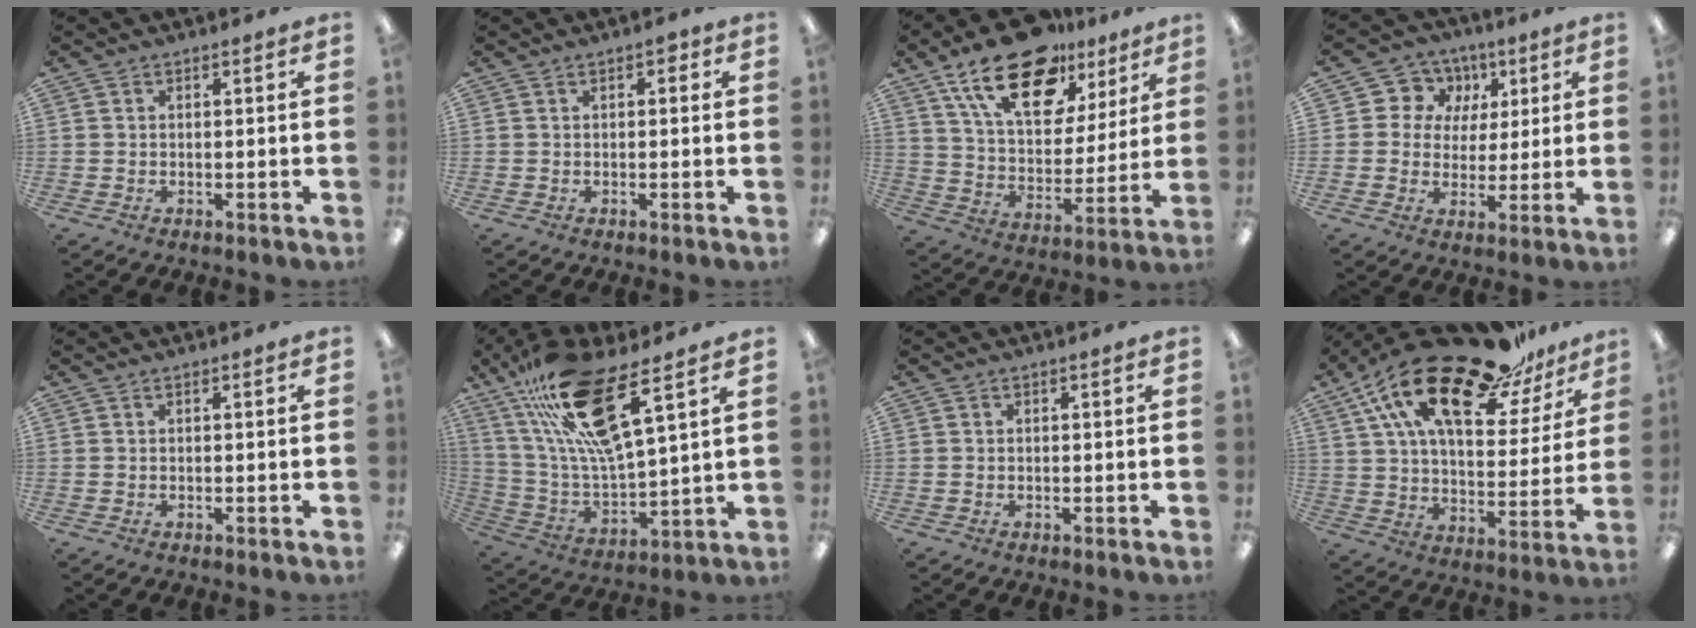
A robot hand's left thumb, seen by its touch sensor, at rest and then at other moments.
{"total": 1.3, "force": [0.2, 0.9, 0.9], "torque": [-0.009, 0.001, 0.002]}
{"total": 21.8, "force": [14.0, 10.9, 12.7], "torque": [-0.211, -0.072, 0.245]}
{"total": 8.3, "force": [2.6, 7.8, 0.9], "torque": [-0.021, -0.015, 0.048]}
{"total": 0.0}
{"total": 21.8, "force": [13.5, 6.1, 16.1], "torque": [-0.307, -0.055, 0.230]}
{"total": 0.0}
{"total": 25.8, "force": [18.0, 9.9, 15.7], "torque": [-0.266, -0.109, 0.303]}